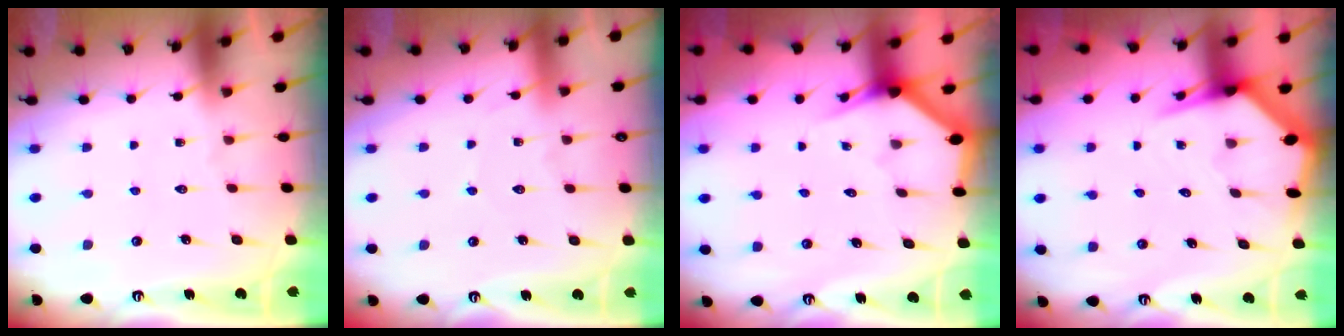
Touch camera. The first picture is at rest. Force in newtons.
{"total": 2.4, "press": 2.4, "slide": 0.3}
{"total": 2.8, "press": 2.8, "slide": 0.1}
{"total": 4.4, "press": 4.3, "slide": 0.5}